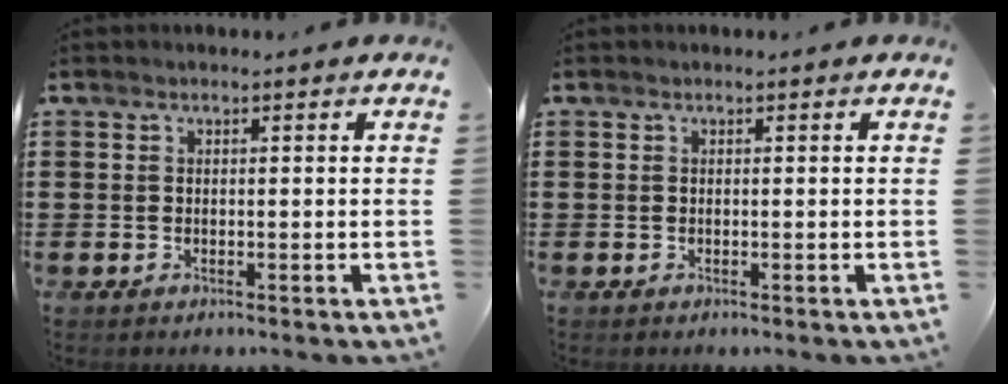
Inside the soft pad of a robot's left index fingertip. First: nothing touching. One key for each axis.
{"total": 0.0}